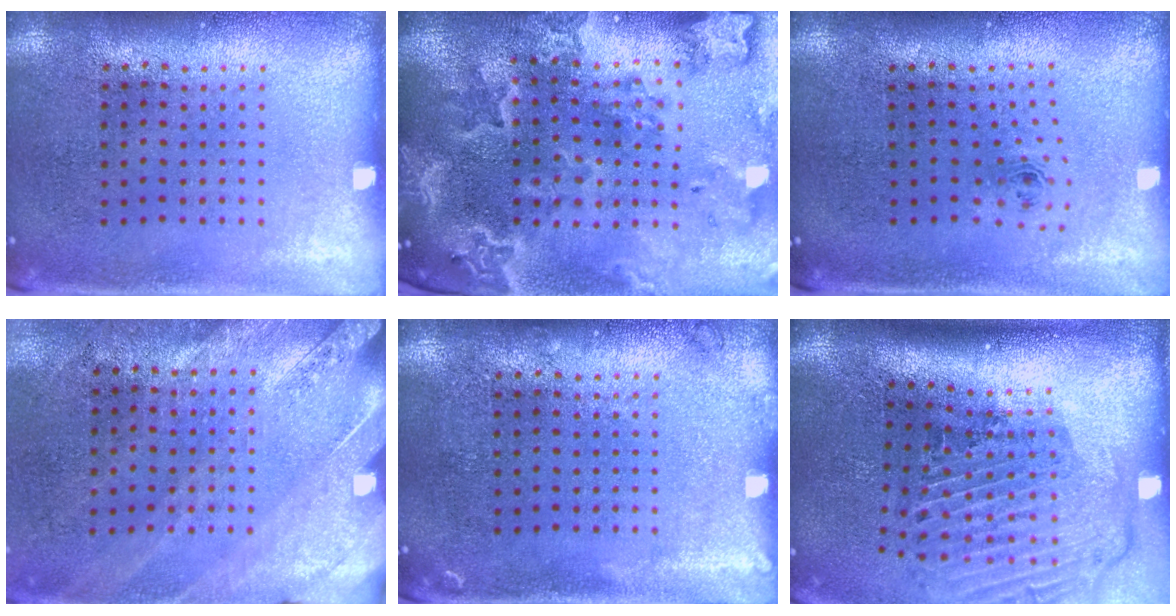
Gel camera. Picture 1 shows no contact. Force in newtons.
{"total": 3.8, "press": 3.3, "slide": 1.8}
{"total": 0.8, "press": 0.4, "slide": 0.7}
{"total": 2.4, "press": 2.0, "slide": 1.3}
{"total": 0.7, "press": 0.7, "slide": 0.2}
{"total": 2.9, "press": 2.0, "slide": 2.2}